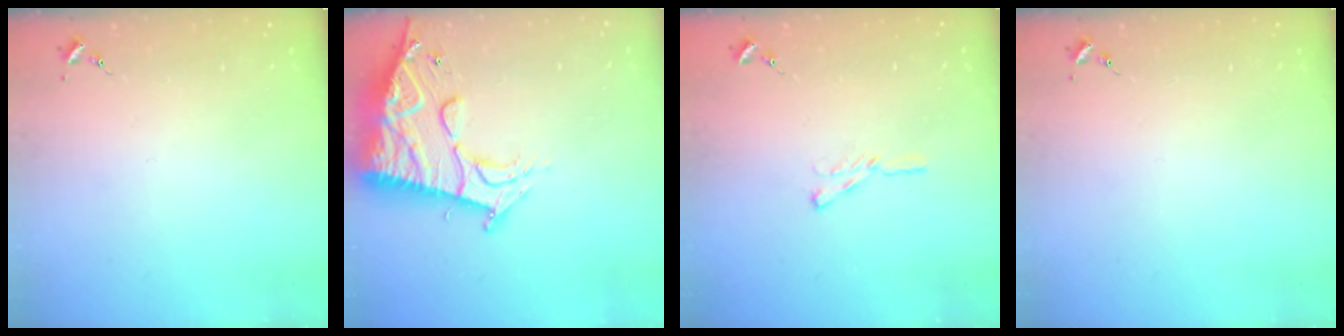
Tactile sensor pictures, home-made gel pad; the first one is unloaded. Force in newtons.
{"total": 18.9, "press": 18.8, "slide": 1.8}
{"total": 4.4, "press": 4.4, "slide": 0.5}
{"total": 0.0}